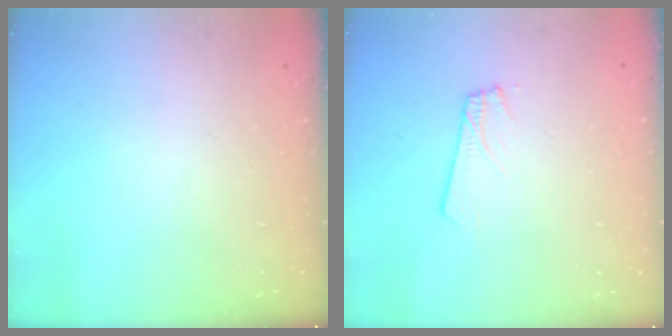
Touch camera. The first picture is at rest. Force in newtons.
{"total": 1.8, "press": 1.8, "slide": 0.1}